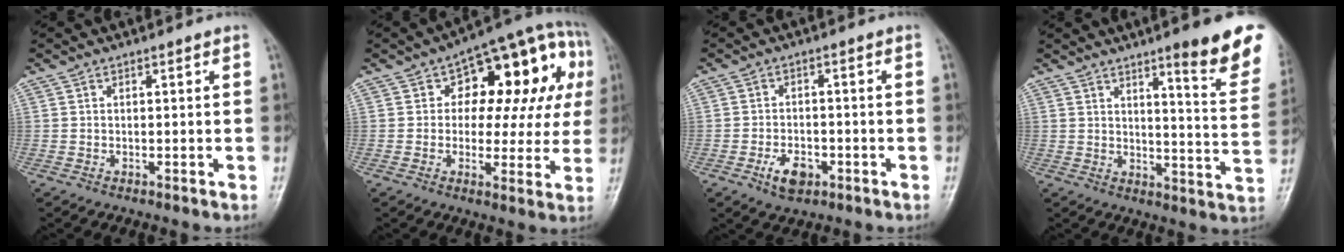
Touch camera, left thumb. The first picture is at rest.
{"total": 19.5, "force": [4.4, 10.8, 15.7], "torque": [-0.136, 0.031, 0.050]}
{"total": 5.4, "force": [-2.6, 3.2, 3.4], "torque": [-0.052, 0.012, -0.042]}
{"total": 14.0, "force": [9.2, 1.9, 10.4], "torque": [-0.106, -0.059, 0.119]}